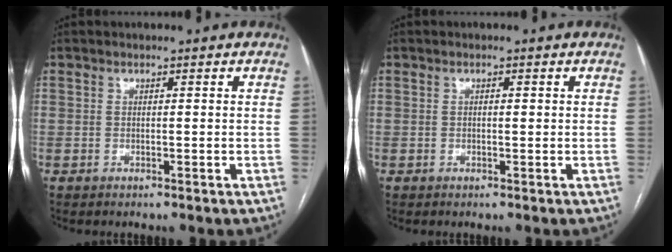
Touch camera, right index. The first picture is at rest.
{"total": 0.7, "force": [0.1, 0.2, 0.7], "torque": [-0.012, 0.001, 0.001]}